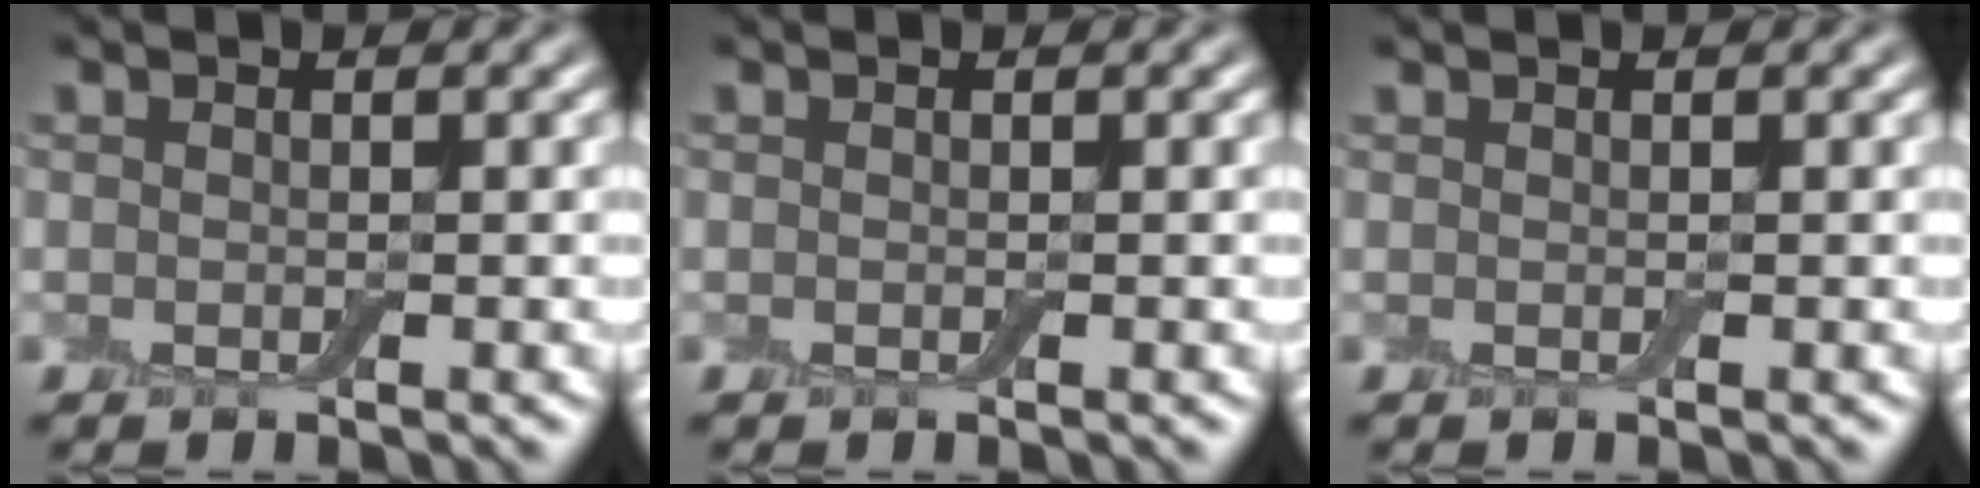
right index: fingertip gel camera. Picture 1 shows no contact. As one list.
[{"total": 0.0}, {"total": 0.0}]